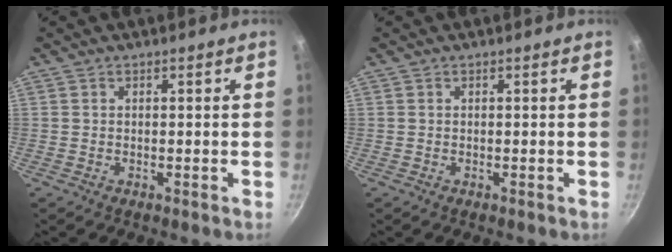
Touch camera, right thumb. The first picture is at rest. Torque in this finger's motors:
{"motor_torque": [-0.05, 0.05, -0.07, 0.00, 0.04]}